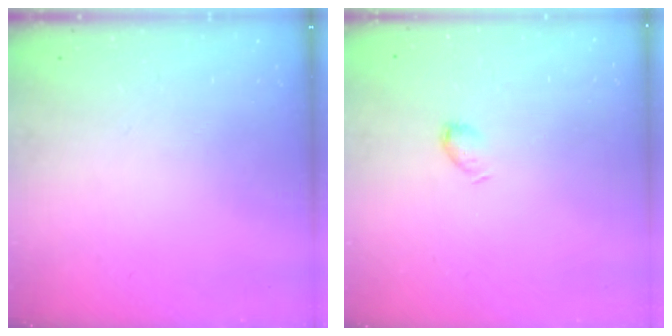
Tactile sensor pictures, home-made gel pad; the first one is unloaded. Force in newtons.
{"total": 3.7, "press": 3.7, "slide": 0.7}